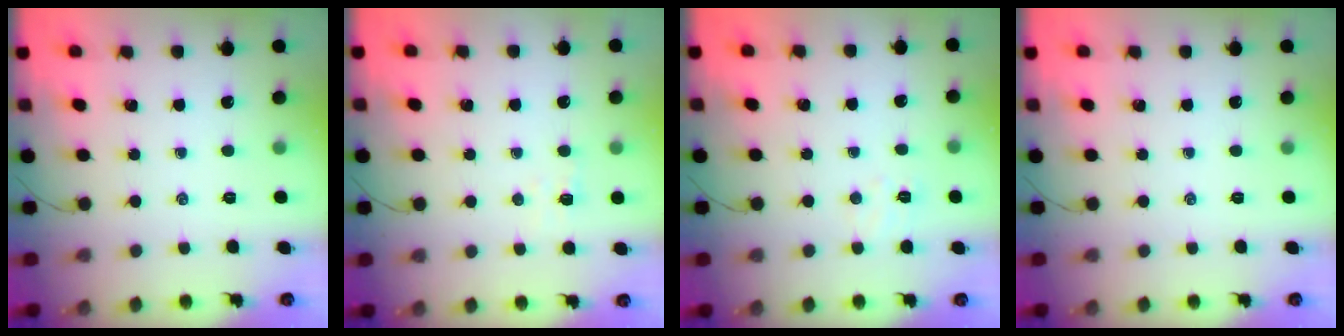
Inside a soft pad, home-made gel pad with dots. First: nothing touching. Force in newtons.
{"total": 3.0, "press": 2.9, "slide": 0.9}
{"total": 5.0, "press": 4.9, "slide": 1.2}
{"total": 0.0}